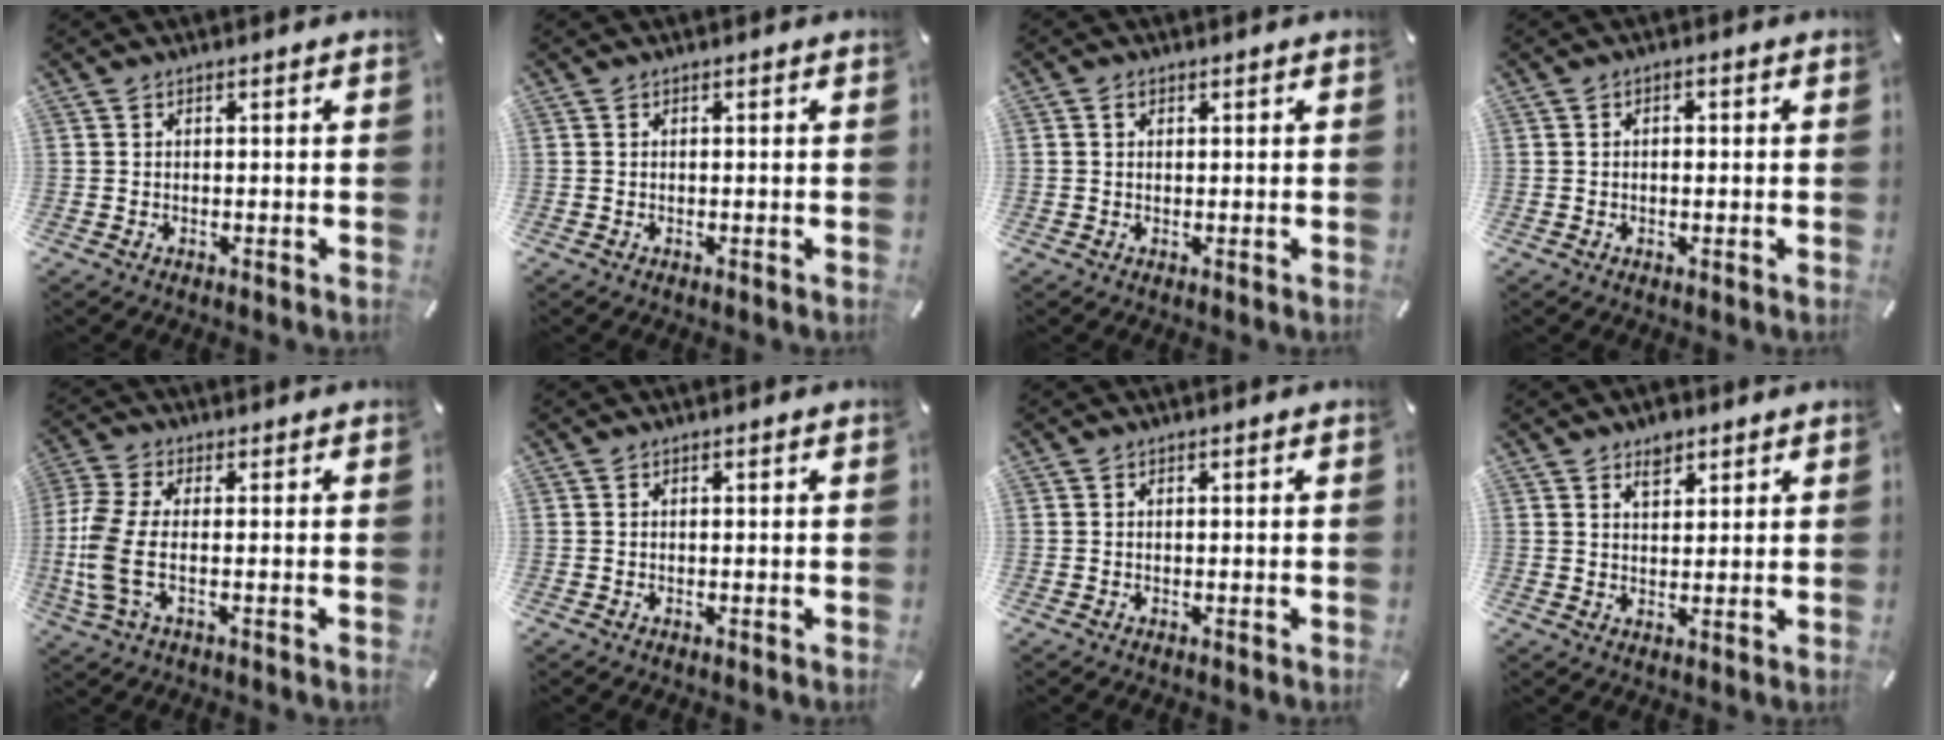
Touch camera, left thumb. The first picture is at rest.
{"total": 0.0}
{"total": 1.1, "force": [0.4, 0.9, 0.6], "torque": [-0.012, 0.005, 0.006]}
{"total": 1.5, "force": [-0.2, 0.9, 1.2], "torque": [-0.021, 0.004, -0.005]}
{"total": 9.5, "force": [-0.8, 4.4, 8.4], "torque": [-0.200, -0.020, -0.016]}
{"total": 0.0}
{"total": 0.0}
{"total": 4.1, "force": [2.7, 2.7, 1.7], "torque": [-0.007, -0.010, 0.043]}